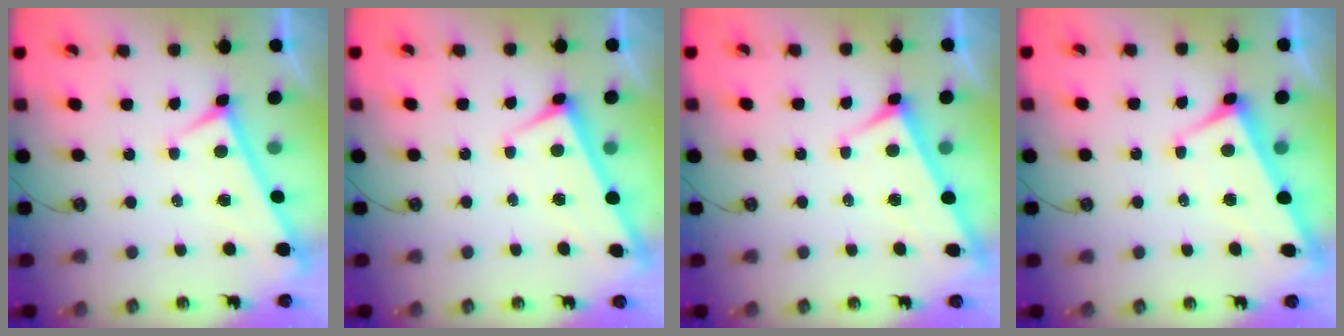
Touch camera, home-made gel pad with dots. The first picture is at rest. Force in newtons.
{"total": 1.2, "press": 1.2, "slide": 0.1}
{"total": 3.5, "press": 3.4, "slide": 0.3}
{"total": 2.5, "press": 2.3, "slide": 0.9}